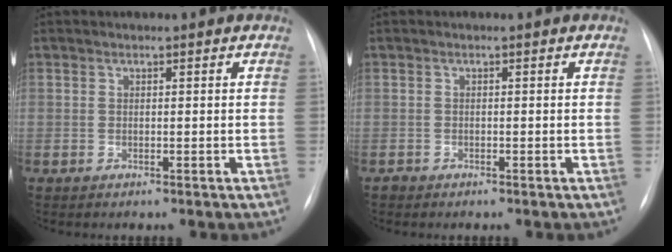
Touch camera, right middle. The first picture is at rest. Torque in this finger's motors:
{"motor_torque": [-0.03, -0.03, 0.00, 0.00]}